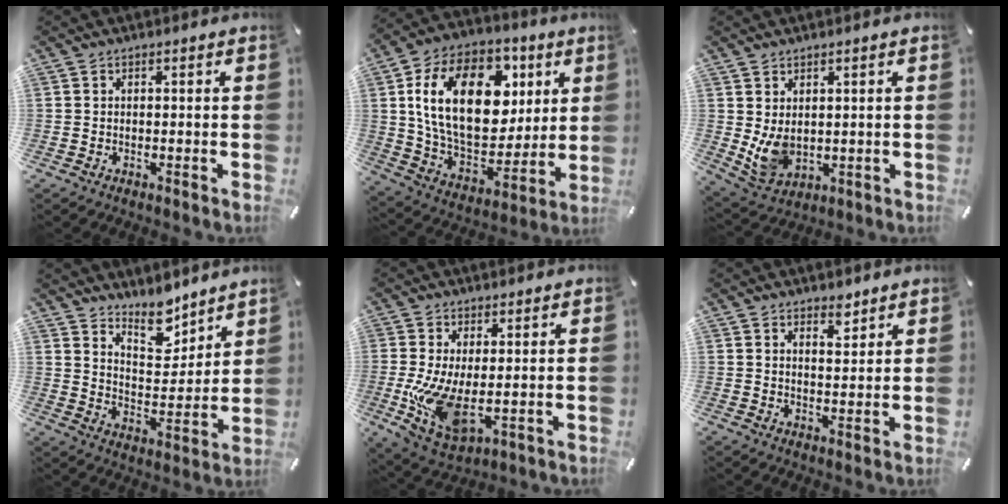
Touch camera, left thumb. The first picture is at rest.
{"total": 24.8, "force": [6.7, 16.2, 17.6], "torque": [-0.321, -0.010, 0.116]}
{"total": 7.1, "force": [1.2, 5.5, 4.4], "torque": [-0.097, -0.013, 0.023]}
{"total": 10.6, "force": [9.2, 4.6, 2.9], "torque": [-0.028, -0.077, 0.167]}
{"total": 11.8, "force": [-0.5, 5.5, 10.4], "torque": [-0.216, -0.025, 0.000]}
{"total": 3.7, "force": [3.1, 1.6, 1.1], "torque": [0.004, -0.024, 0.051]}